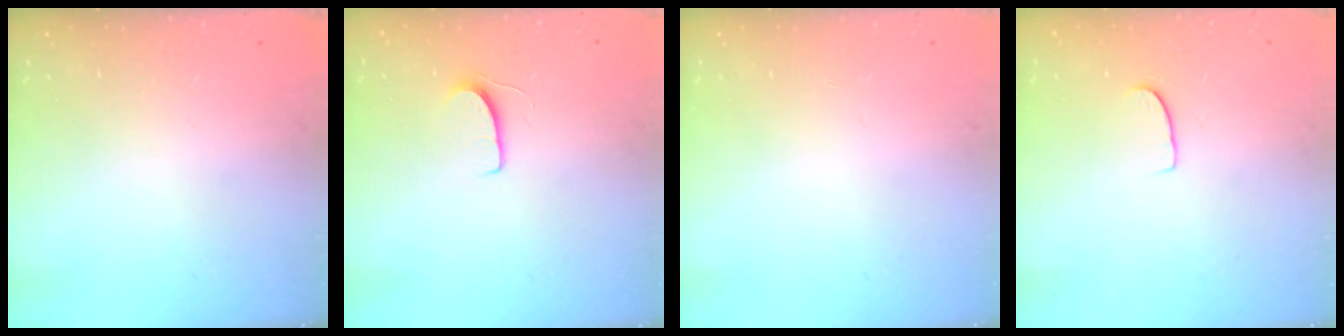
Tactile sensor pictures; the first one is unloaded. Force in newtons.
{"total": 5.1, "press": 5.0, "slide": 0.5}
{"total": 0.0}
{"total": 4.7, "press": 4.7, "slide": 0.3}